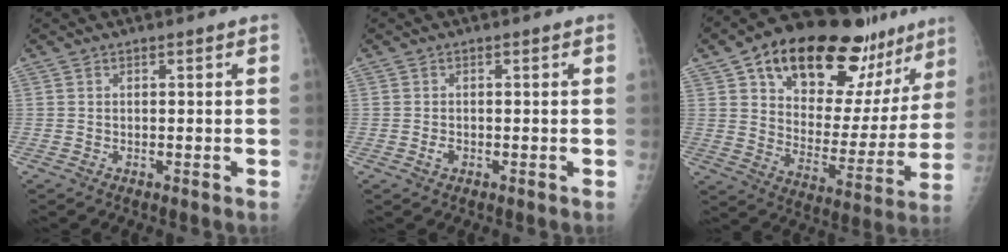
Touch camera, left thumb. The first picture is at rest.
{"total": 1.3, "force": [-0.4, 0.9, 0.8], "torque": [-0.012, 0.001, -0.008]}
{"total": 28.7, "force": [18.4, 13.6, 17.4], "torque": [-0.214, -0.051, 0.274]}